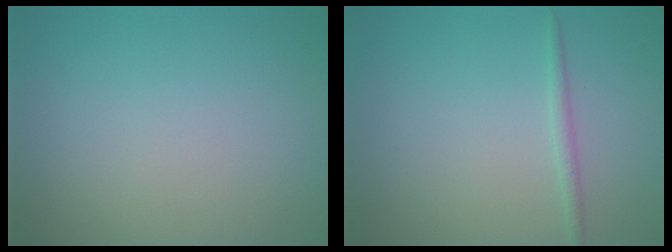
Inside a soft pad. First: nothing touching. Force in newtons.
{"total": 1.0, "press": 1.0, "slide": 0.0}